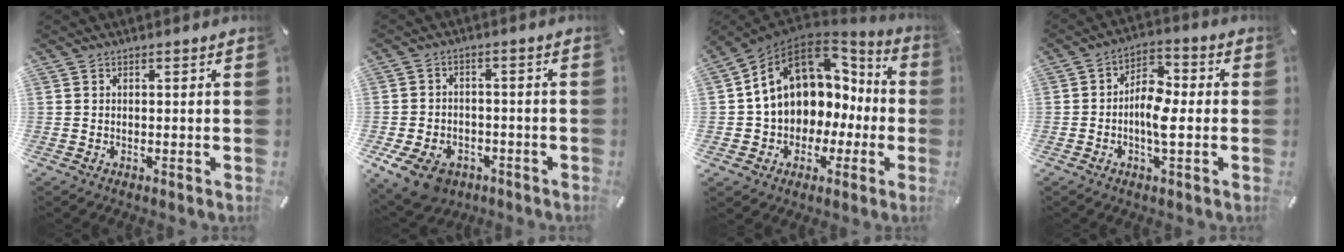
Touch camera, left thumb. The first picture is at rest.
{"total": 9.1, "force": [-5.2, 6.2, 4.3], "torque": [-0.098, 0.030, -0.094]}
{"total": 13.5, "force": [3.6, 10.8, 7.2], "torque": [-0.154, -0.023, 0.066]}
{"total": 8.0, "force": [-2.0, 4.1, 6.6], "torque": [-0.123, 0.012, -0.036]}